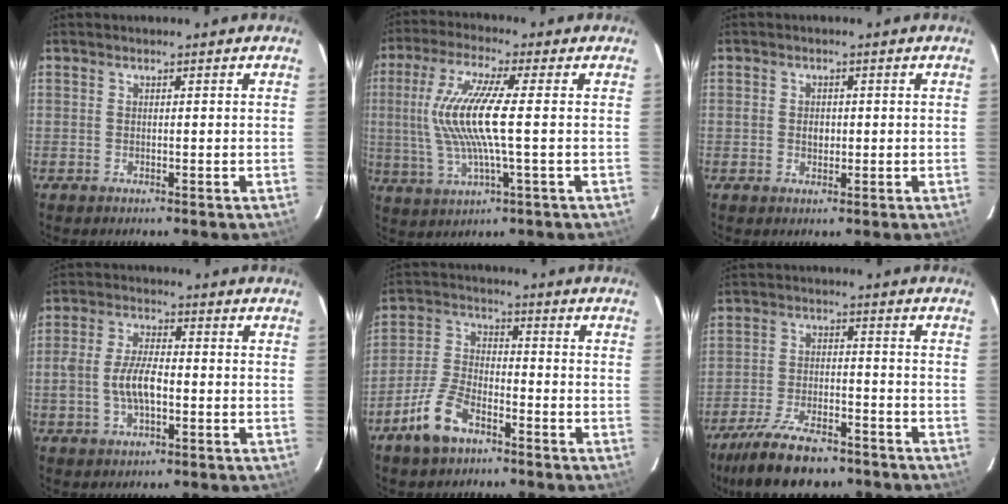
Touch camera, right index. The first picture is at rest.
{"total": 12.6, "force": [0.3, 1.2, 12.6], "torque": [-0.252, -0.002, 0.010]}
{"total": 2.1, "force": [-0.2, 1.7, 1.2], "torque": [-0.019, 0.004, -0.004]}
{"total": 7.3, "force": [-1.6, 3.4, 6.3], "torque": [-0.128, 0.007, -0.026]}
{"total": 9.5, "force": [-6.2, 4.4, 5.8], "torque": [-0.132, 0.005, -0.118]}
{"total": 14.7, "force": [-11.7, 5.3, 7.3], "torque": [-0.164, -0.016, -0.193]}